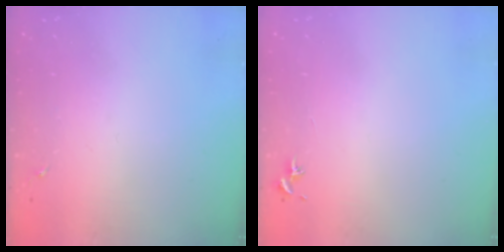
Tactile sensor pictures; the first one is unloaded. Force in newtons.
{"total": 0.7, "press": 0.7, "slide": 0.3}